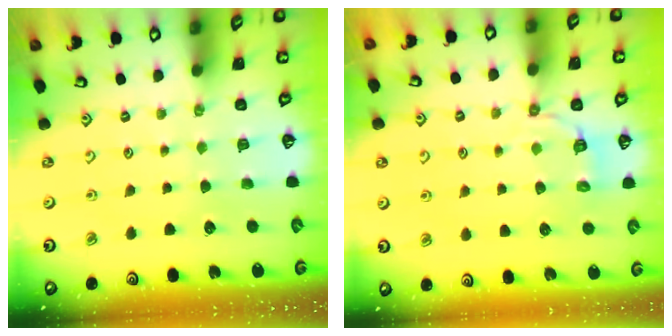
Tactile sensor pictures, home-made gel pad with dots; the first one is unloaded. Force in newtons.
{"total": 3.7, "press": 3.1, "slide": 2.0}